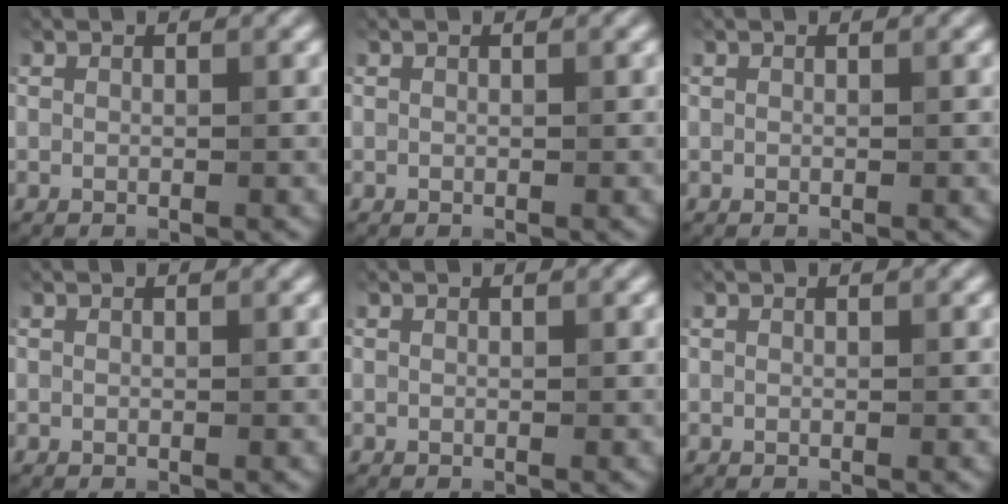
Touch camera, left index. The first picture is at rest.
{"total": 0.0}
{"total": 0.0}
{"total": 0.0}
{"total": 0.0}
{"total": 0.0}